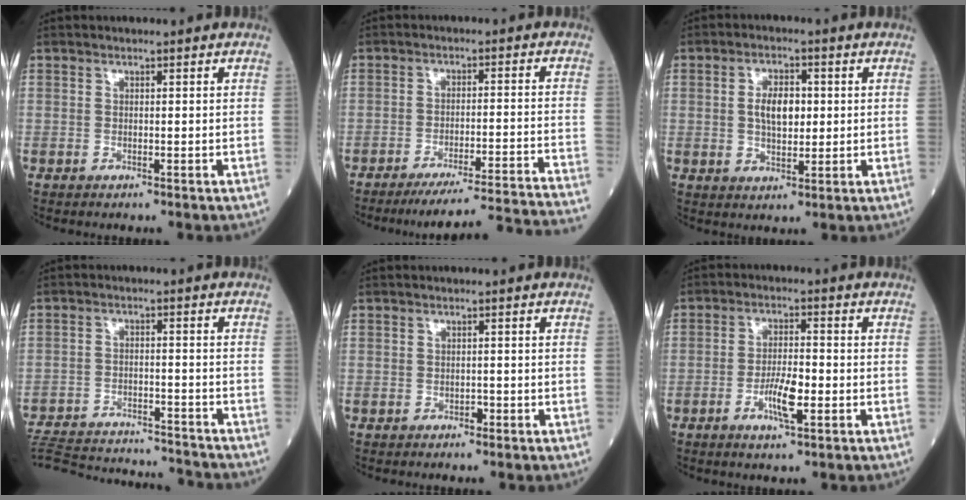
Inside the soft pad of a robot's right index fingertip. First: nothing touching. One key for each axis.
{"total": 21.5, "fx": -20.2, "fy": -3.1, "fz": 6.8, "tx": -0.043, "ty": -0.033, "tz": -0.267}
{"total": 5.5, "fx": 0.6, "fy": 2.7, "fz": 4.8, "tx": -0.087, "ty": 0.008, "tz": 0.012}
{"total": 19.7, "fx": -18.8, "fy": 2.0, "fz": 5.8, "tx": -0.134, "ty": -0.019, "tz": -0.271}
{"total": 0.7, "fx": -0.5, "fy": 0.4, "fz": 0.4, "tx": -0.006, "ty": 0.002, "tz": -0.007}
{"total": 5.6, "fx": -1.9, "fy": 1.2, "fz": 5.1, "tx": -0.098, "ty": -0.002, "tz": -0.035}